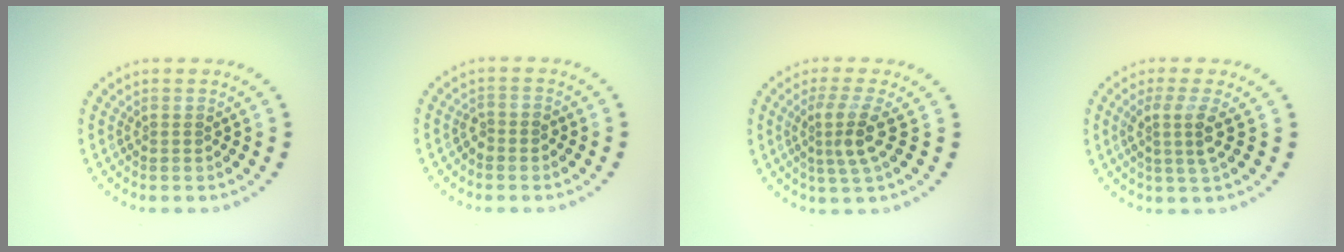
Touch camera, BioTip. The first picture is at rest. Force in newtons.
{"total": 0.9, "press": 0.8, "slide": 0.5}
{"total": 3.0, "press": 2.3, "slide": 2.0}
{"total": 2.6, "press": 2.0, "slide": 1.7}